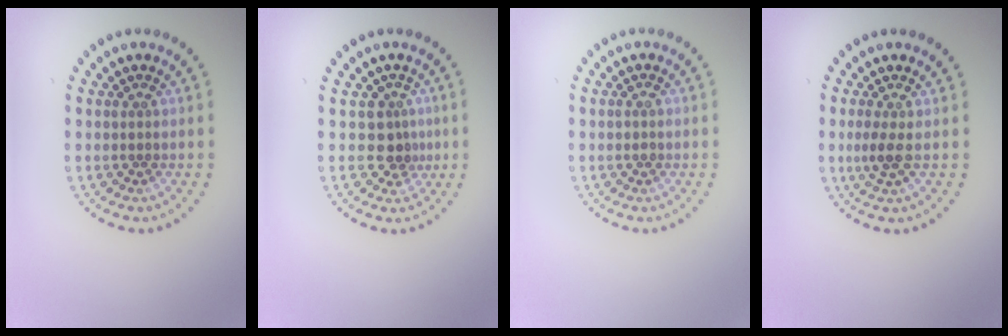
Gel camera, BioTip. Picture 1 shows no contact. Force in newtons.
{"total": 2.3, "press": 1.8, "slide": 1.5}
{"total": 0.8, "press": 0.8, "slide": 0.2}
{"total": 1.6, "press": 1.4, "slide": 0.8}